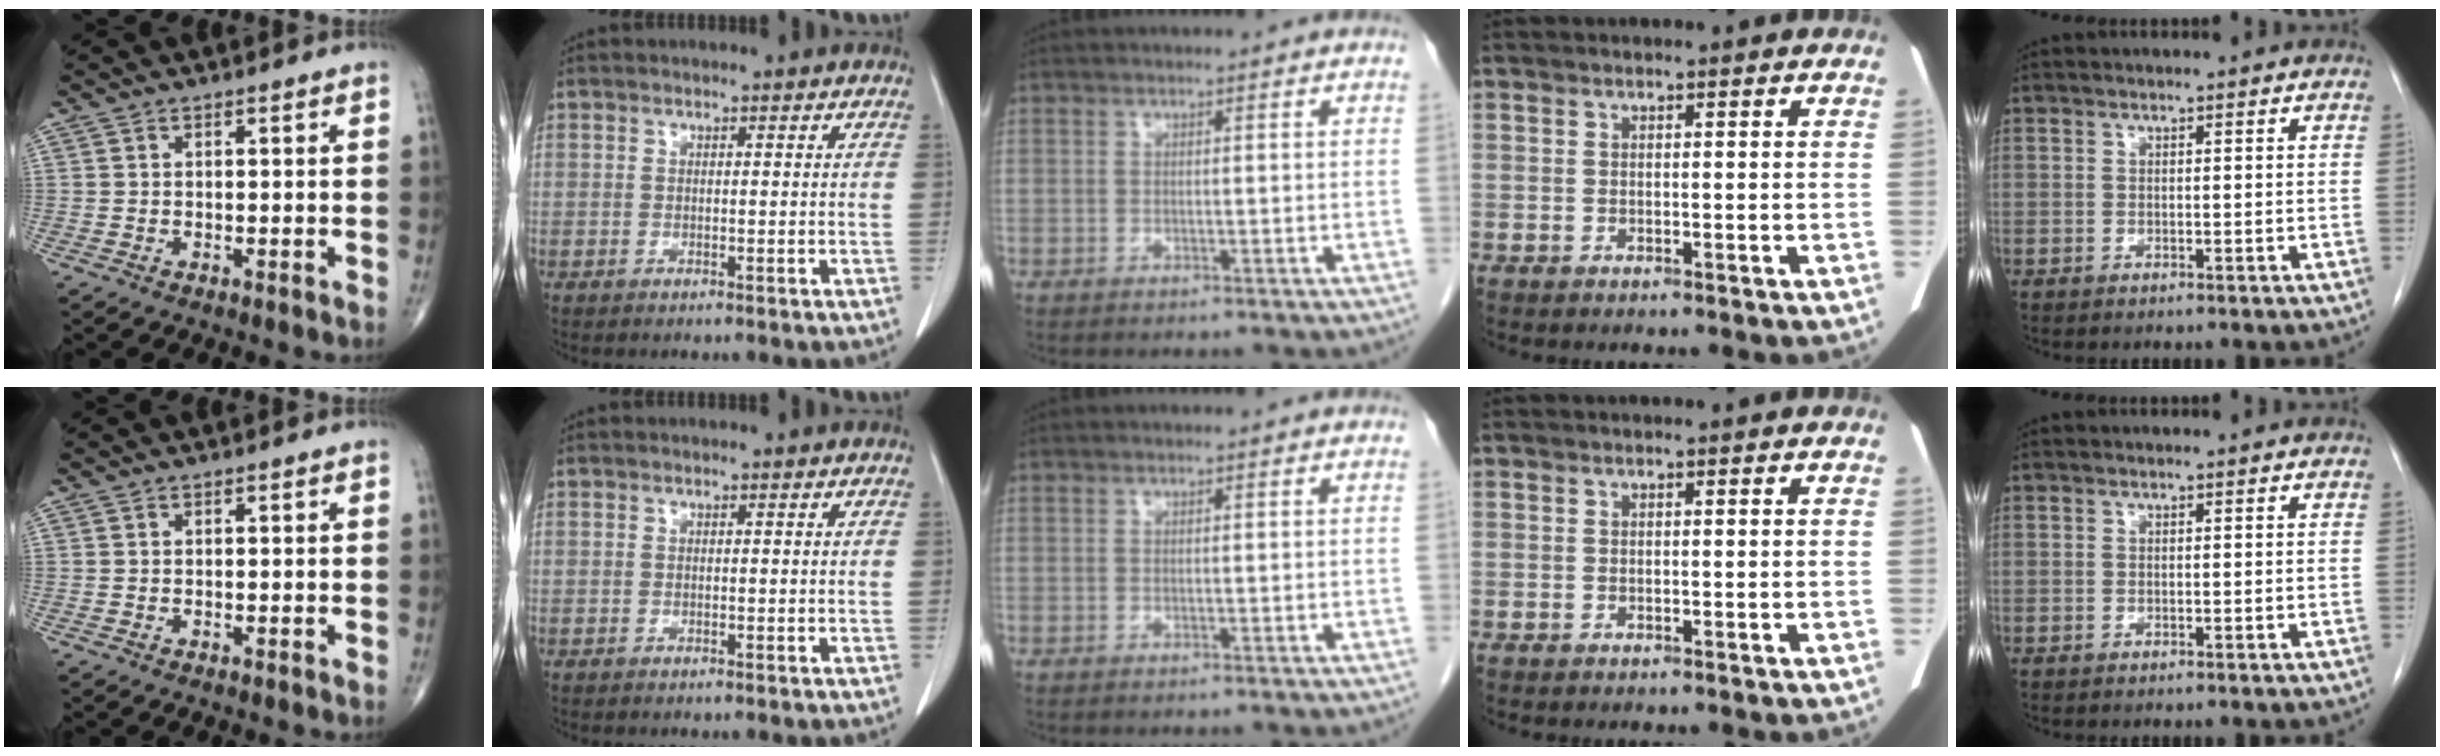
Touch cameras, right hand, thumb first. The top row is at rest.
{}